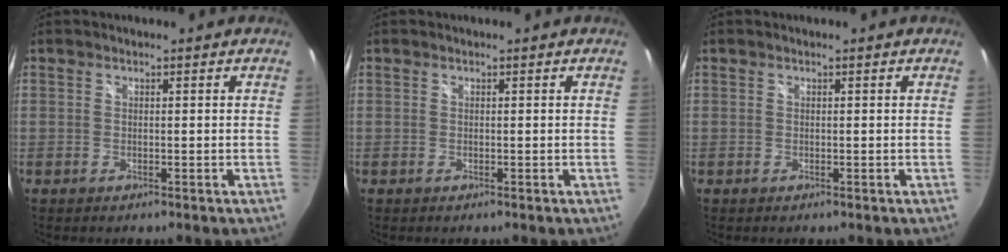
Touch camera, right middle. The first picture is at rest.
{"total": 0.0}
{"total": 0.0}